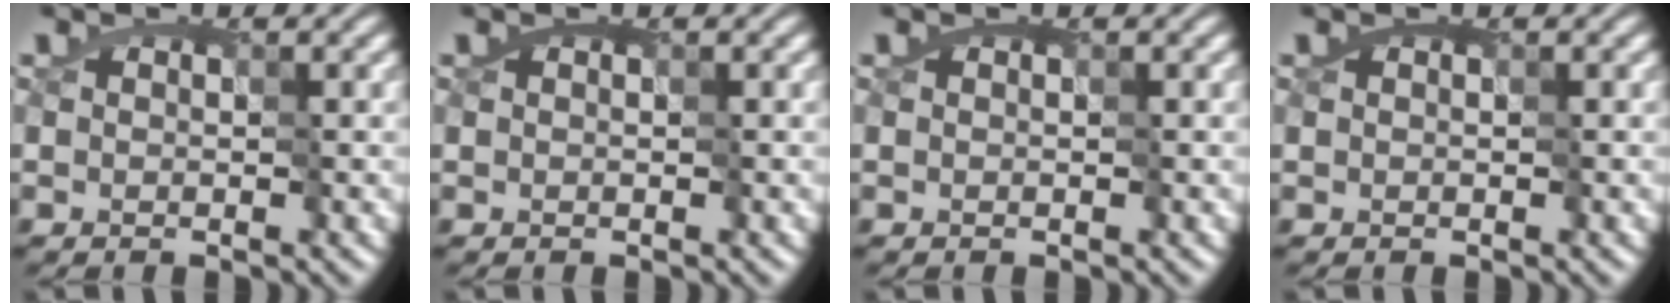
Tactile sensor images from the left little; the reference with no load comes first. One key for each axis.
{"total": 0.0}
{"total": 0.0}
{"total": 0.0}